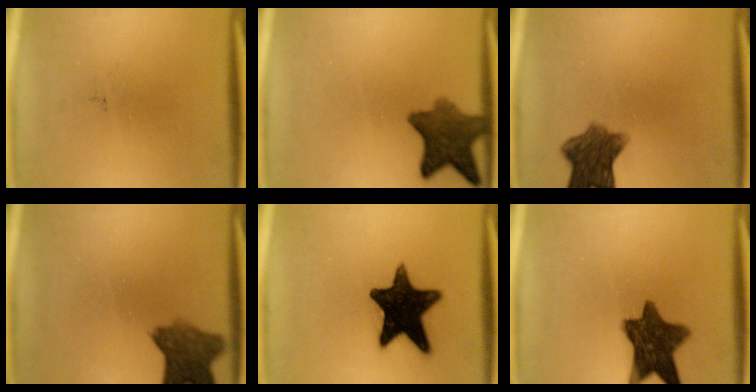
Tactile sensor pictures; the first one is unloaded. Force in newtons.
{"total": 8.6}
{"total": 8.1}
{"total": 7.3}
{"total": 16.1}
{"total": 11.3}